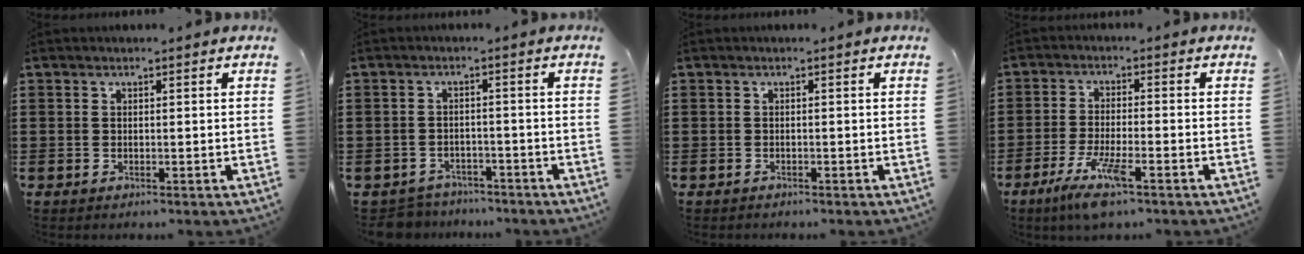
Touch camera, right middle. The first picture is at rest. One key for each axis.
{"total": 3.3, "fx": -3.2, "fy": 0.6, "fz": -0.3, "tx": -0.005, "ty": -0.003, "tz": -0.070}
{"total": 0.5, "fx": -0.5, "fy": 0.1, "fz": -0.1, "tx": 0.000, "ty": 0.000, "tz": -0.011}
{"total": 7.0, "fx": -4.3, "fy": 0.7, "fz": 5.4, "tx": -0.117, "ty": -0.016, "tz": -0.081}